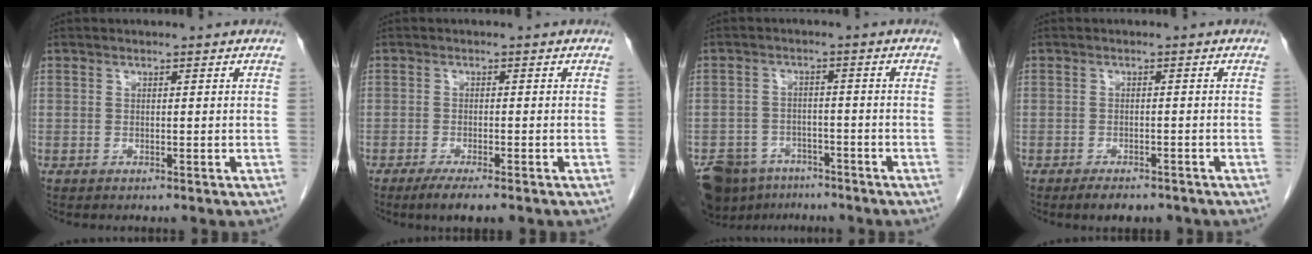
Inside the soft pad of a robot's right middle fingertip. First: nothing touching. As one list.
[{"total": 4.2, "force": [-3.0, 0.5, 3.0], "torque": [-0.046, -0.010, -0.044]}, {"total": 10.7, "force": [-7.9, 6.3, 3.6], "torque": [-0.081, -0.001, -0.119]}, {"total": 3.9, "force": [-3.1, 1.5, 1.9], "torque": [-0.027, -0.003, -0.039]}]